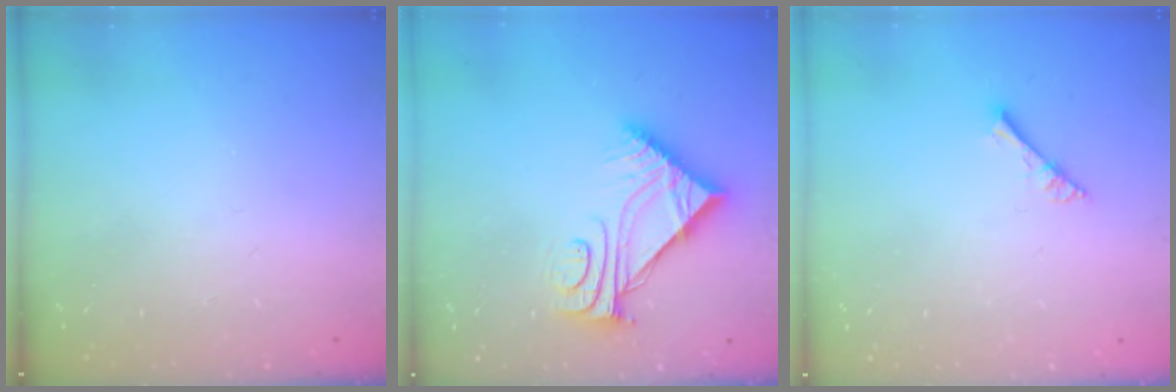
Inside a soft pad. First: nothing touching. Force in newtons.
{"total": 10.3, "press": 10.2, "slide": 0.9}
{"total": 2.9, "press": 2.9, "slide": 0.3}